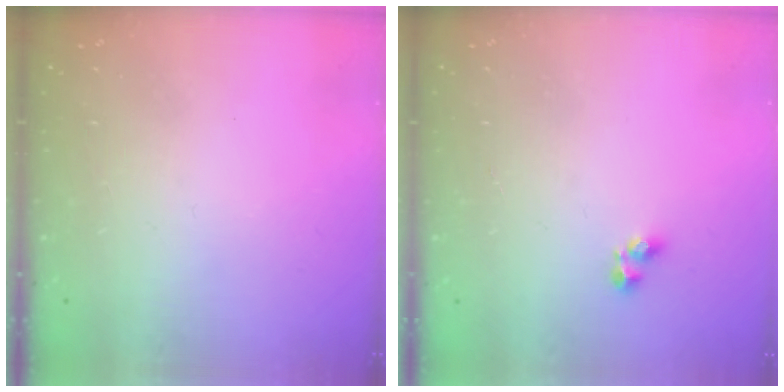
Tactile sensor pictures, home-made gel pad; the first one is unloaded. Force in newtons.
{"total": 3.1, "press": 3.1, "slide": 0.3}